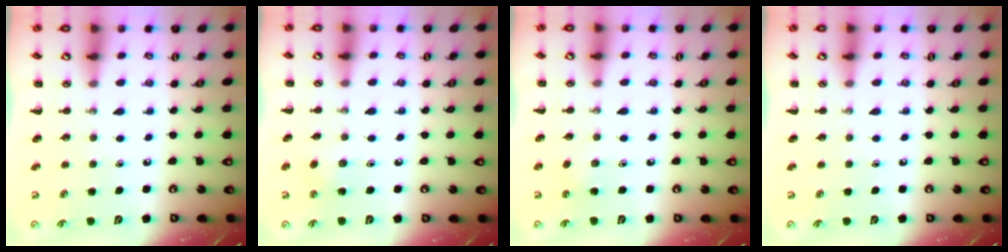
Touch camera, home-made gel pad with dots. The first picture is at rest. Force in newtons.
{"total": 5.1, "press": 4.9, "slide": 1.4}
{"total": 5.3, "press": 5.1, "slide": 1.3}
{"total": 0.0}